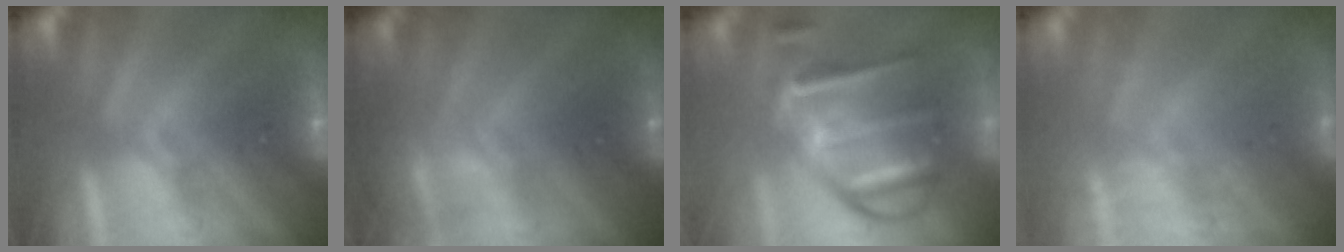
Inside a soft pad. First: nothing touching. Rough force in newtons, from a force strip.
{"total": 2.3}
{"total": 9.3}
{"total": 2.1}